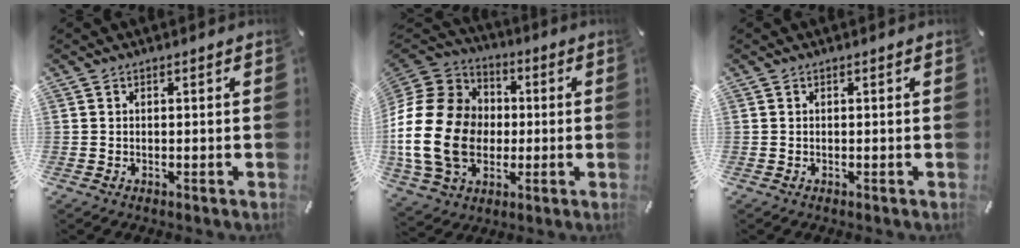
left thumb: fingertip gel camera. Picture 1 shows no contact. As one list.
[{"total": 22.8, "force": [-3.1, 18.3, 13.2], "torque": [-0.273, 0.024, -0.046]}, {"total": 0.0}]